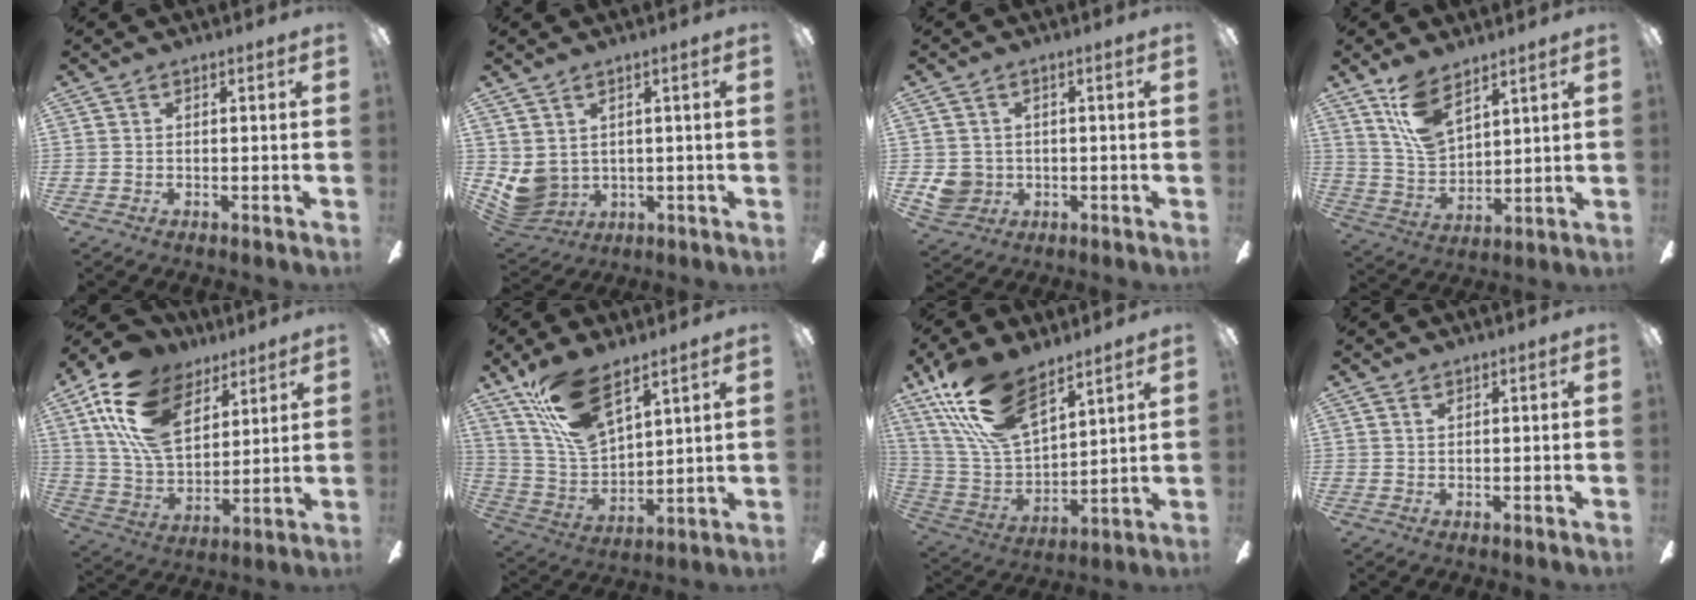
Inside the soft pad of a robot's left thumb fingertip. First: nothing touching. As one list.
[{"total": 5.3, "force": [1.3, 4.7, 2.1], "torque": [-0.078, -0.019, 0.027]}, {"total": 5.2, "force": [-0.1, 5.0, 1.6], "torque": [-0.027, 0.009, 0.001]}, {"total": 11.9, "force": [8.1, 5.6, 6.7], "torque": [-0.135, -0.029, 0.154]}, {"total": 20.2, "force": [10.8, 12.0, 12.1], "torque": [-0.255, -0.036, 0.198]}, {"total": 16.2, "force": [11.3, 6.4, 9.6], "torque": [-0.206, -0.049, 0.206]}, {"total": 20.4, "force": [13.4, 9.2, 12.3], "torque": [-0.268, -0.059, 0.244]}, {"total": 1.1, "force": [0.8, 0.6, 0.4], "torque": [-0.011, 0.000, 0.015]}]